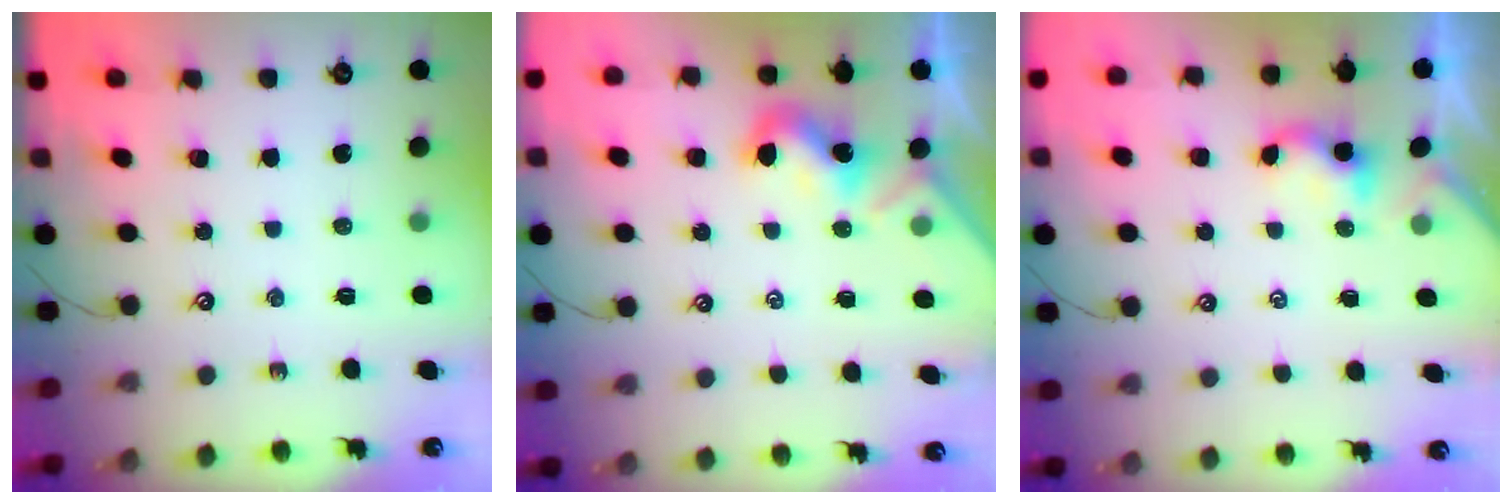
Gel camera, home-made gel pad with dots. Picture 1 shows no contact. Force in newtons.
{"total": 2.0, "press": 2.0, "slide": 0.5}
{"total": 1.4, "press": 1.4, "slide": 0.2}